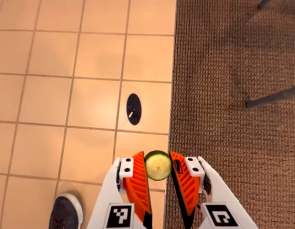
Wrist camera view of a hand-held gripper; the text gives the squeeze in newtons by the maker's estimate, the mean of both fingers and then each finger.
{"total": 8.0, "left": 7.7, "right": 8.4}